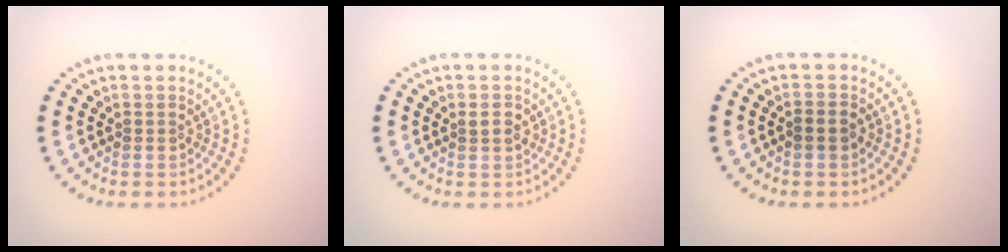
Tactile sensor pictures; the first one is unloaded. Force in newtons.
{"total": 1.3, "press": 1.2, "slide": 0.6}
{"total": 1.2, "press": 1.1, "slide": 0.4}